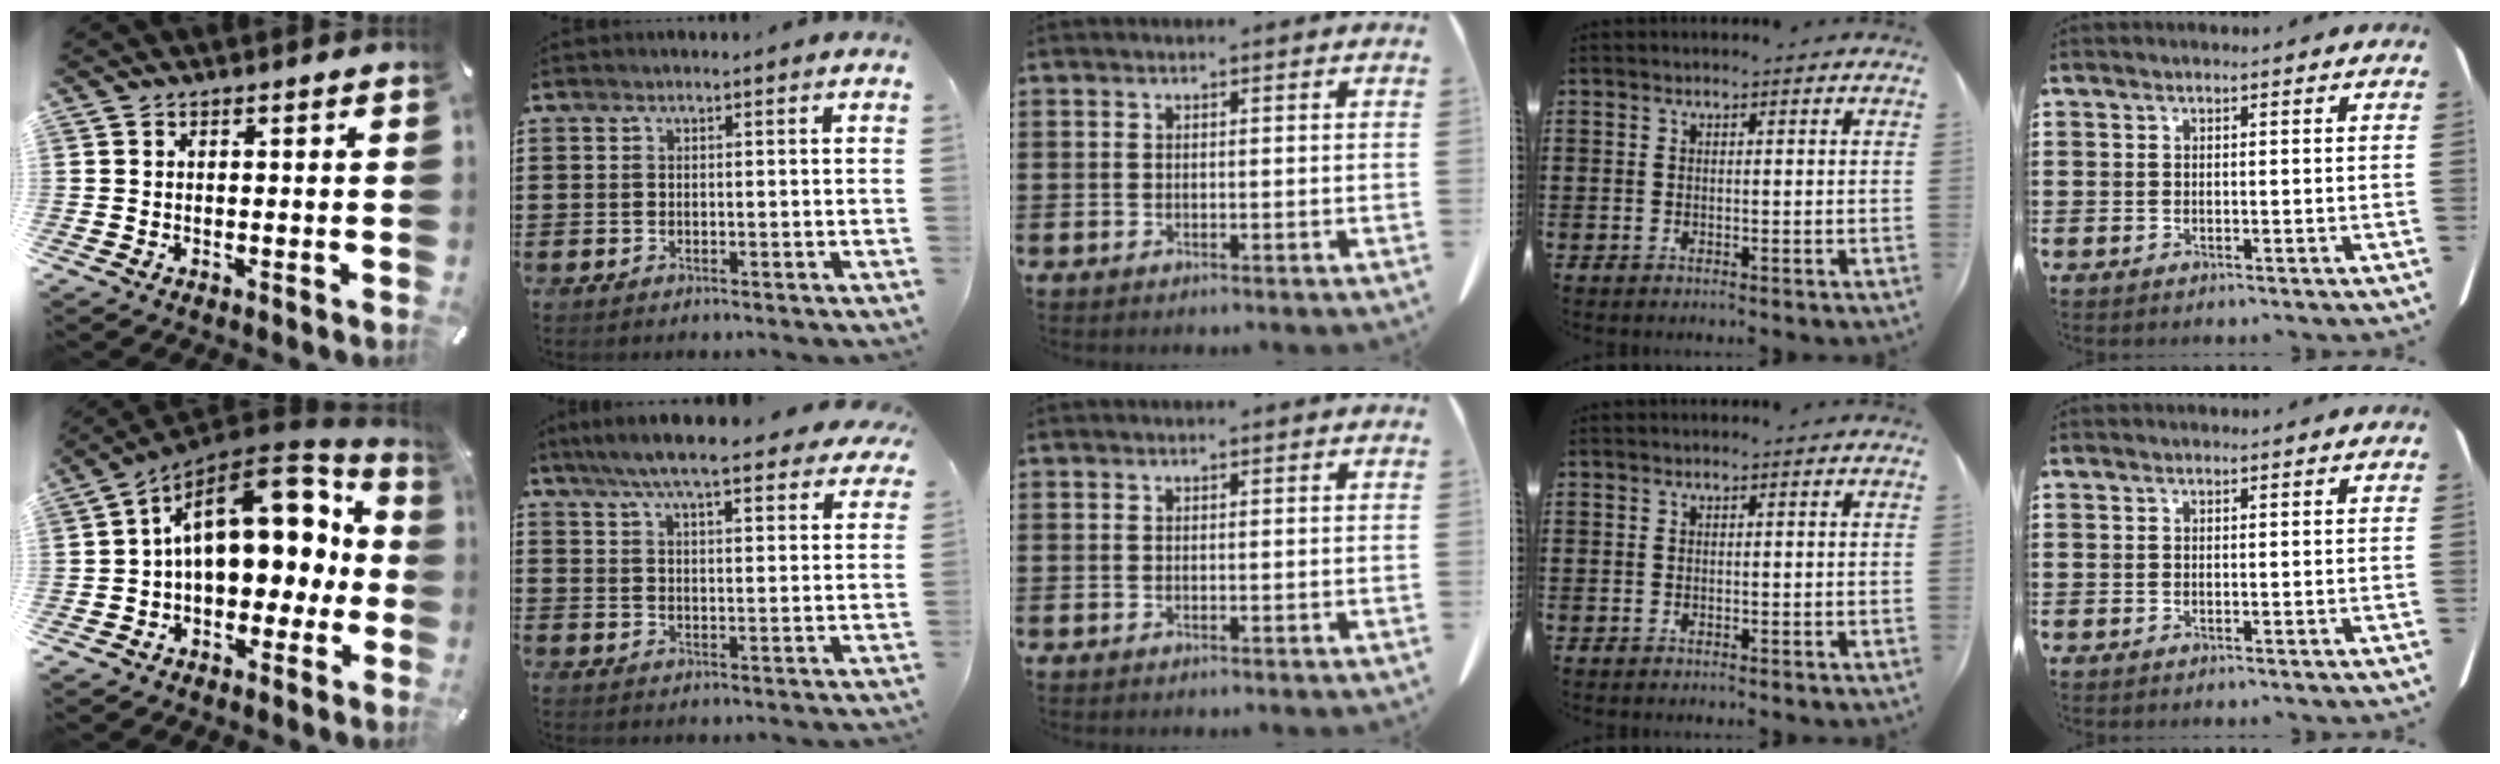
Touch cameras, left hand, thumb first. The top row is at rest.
{"thumb": {"total": 20.6, "force": [5.6, 12.5, 15.3], "torque": [-0.219, -0.023, 0.105]}, "index": {"total": 7.5, "force": [6.7, 0.2, 3.2], "torque": [-0.088, -0.029, 0.119]}}